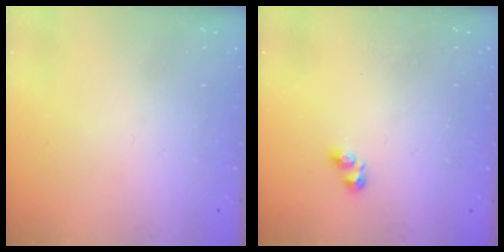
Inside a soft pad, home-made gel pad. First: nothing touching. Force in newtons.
{"total": 2.4, "press": 2.3, "slide": 0.4}